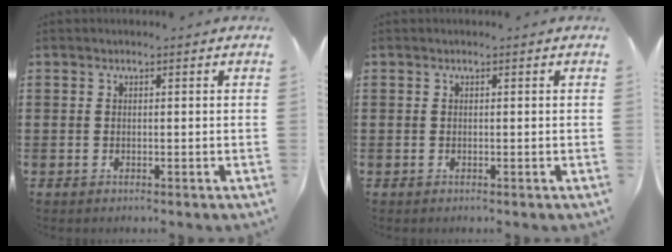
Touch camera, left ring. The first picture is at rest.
{"total": 0.0}